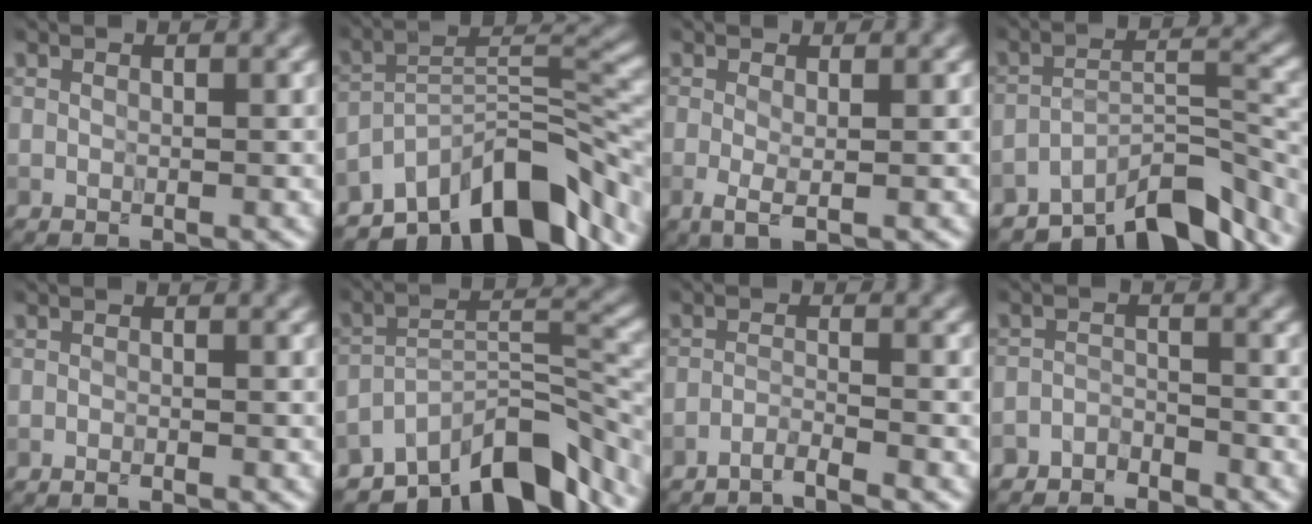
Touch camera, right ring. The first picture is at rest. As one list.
[{"total": 11.2, "force": [-7.5, 4.5, 7.1], "torque": [-0.103, 0.011, -0.141]}, {"total": 1.9, "force": [-0.3, 0.5, 1.8], "torque": [-0.039, -0.005, -0.007]}, {"total": 8.9, "force": [-7.1, 2.7, 4.7], "torque": [-0.059, -0.003, -0.120]}, {"total": 0.7, "force": [-0.6, 0.0, 0.3], "torque": [-0.004, 0.000, -0.012]}, {"total": 10.4, "force": [-7.5, 3.8, 6.2], "torque": [-0.091, 0.004, -0.133]}, {"total": 2.0, "force": [-1.8, 0.1, 0.9], "torque": [-0.010, 0.003, -0.045]}, {"total": 2.8, "force": [-2.7, 0.6, 0.2], "torque": [-0.004, 0.001, -0.057]}]